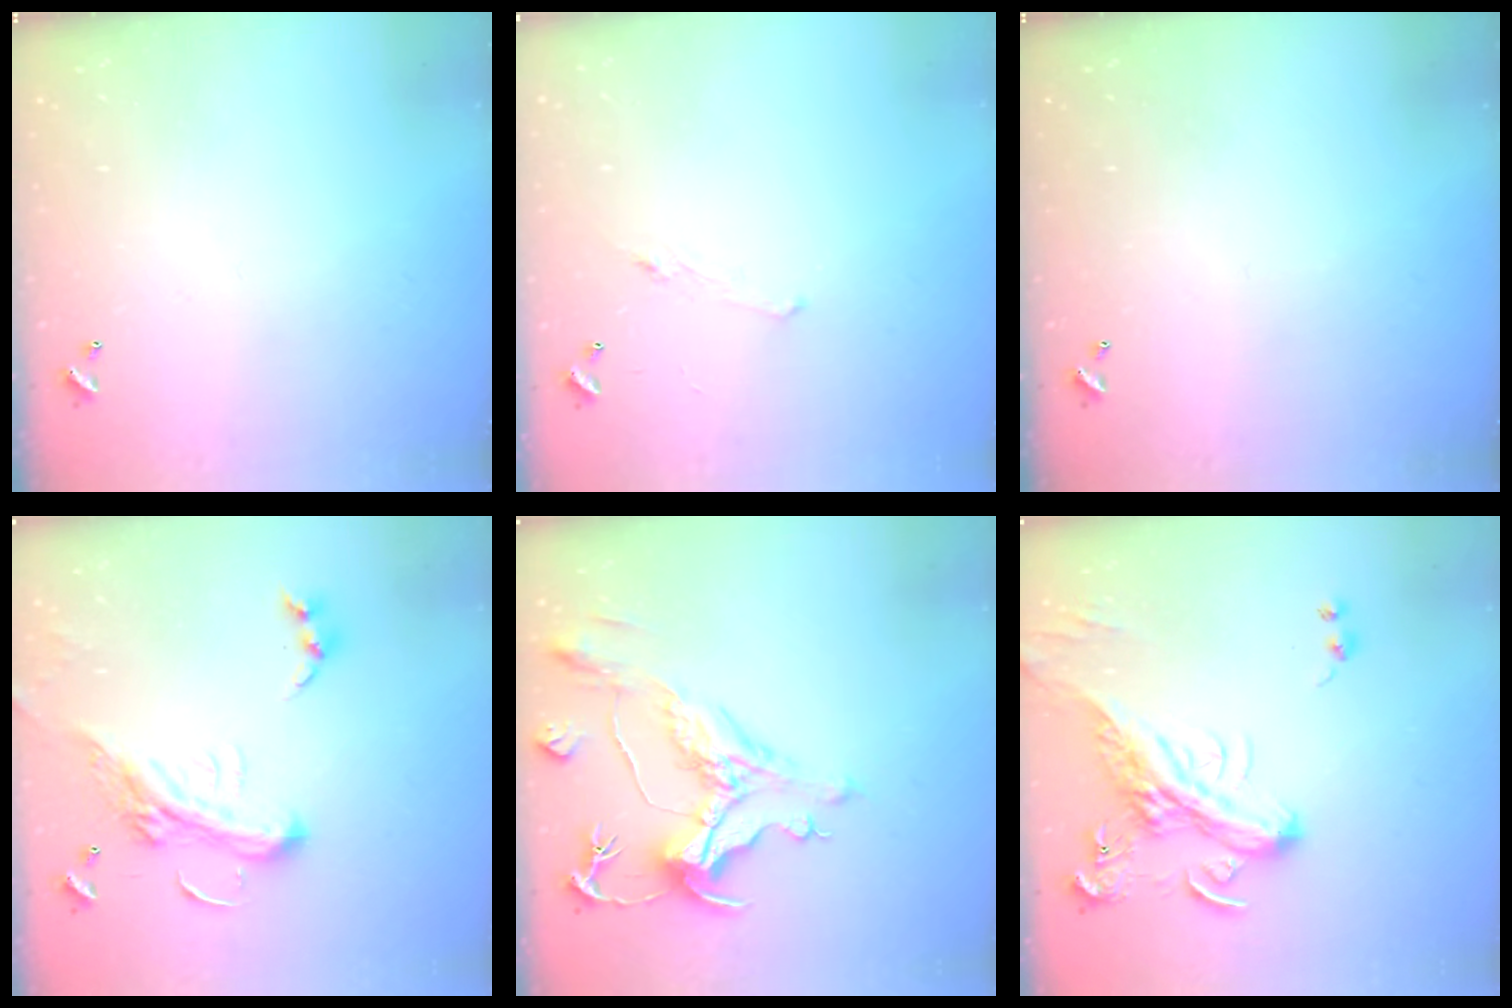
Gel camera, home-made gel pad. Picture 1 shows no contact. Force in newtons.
{"total": 0.8, "press": 0.1, "slide": 0.8}
{"total": 0.0}
{"total": 5.4, "press": 5.2, "slide": 1.4}
{"total": 1.9, "press": 0.8, "slide": 1.7}
{"total": 4.8, "press": 4.4, "slide": 1.9}